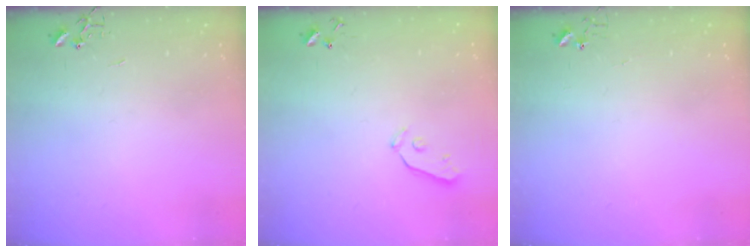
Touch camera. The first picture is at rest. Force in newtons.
{"total": 3.8, "press": 3.8, "slide": 0.4}
{"total": 3.6, "press": 3.6, "slide": 0.3}